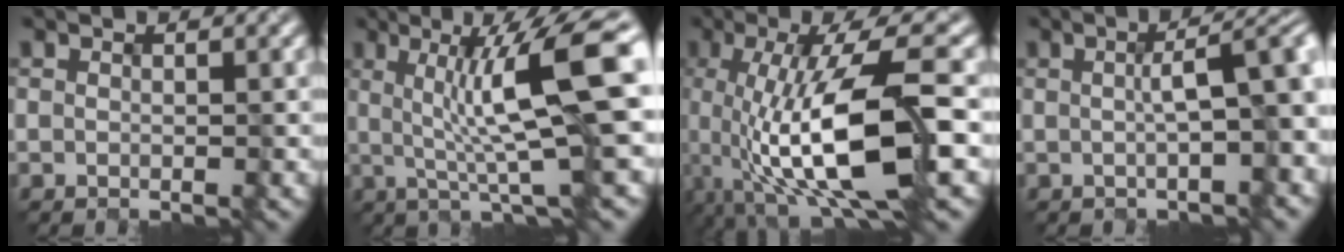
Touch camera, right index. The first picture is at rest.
{"total": 9.8, "force": [1.2, 1.7, 9.6], "torque": [-0.133, 0.003, 0.024]}
{"total": 11.3, "force": [-2.7, 3.1, 10.5], "torque": [-0.191, -0.008, -0.042]}
{"total": 6.9, "force": [0.4, 2.0, 6.6], "torque": [-0.063, 0.018, 0.008]}